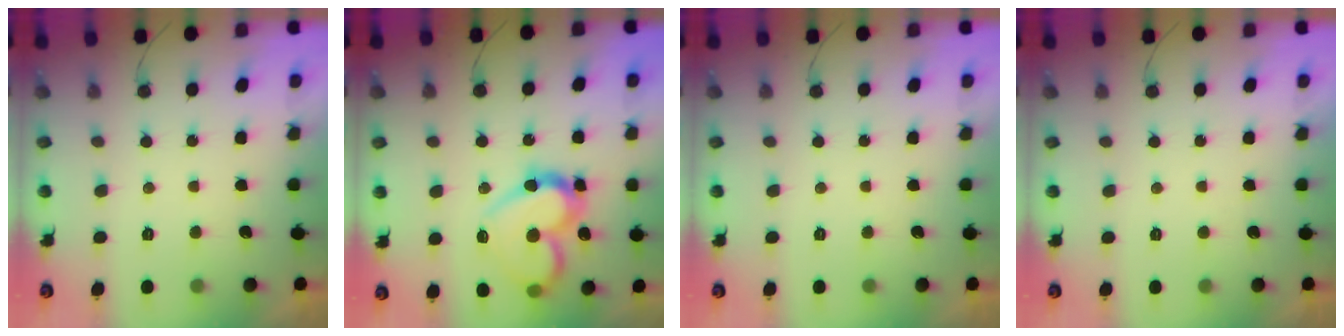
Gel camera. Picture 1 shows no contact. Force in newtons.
{"total": 17.5, "press": 17.4, "slide": 1.5}
{"total": 0.0}
{"total": 1.7, "press": 1.7, "slide": 0.0}